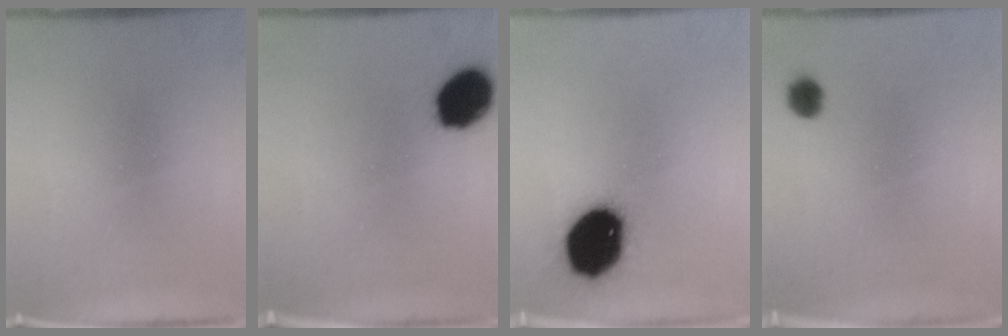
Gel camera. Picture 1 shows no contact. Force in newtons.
{"total": 11.3}
{"total": 18.0}
{"total": 2.6}